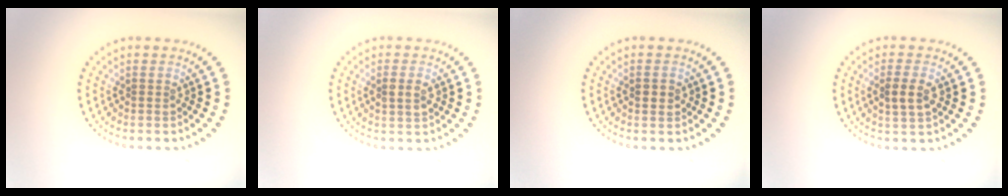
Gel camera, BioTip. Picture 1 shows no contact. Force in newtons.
{"total": 1.8, "press": 1.8, "slide": 0.0}
{"total": 1.8, "press": 1.8, "slide": 0.2}
{"total": 2.2, "press": 2.2, "slide": 0.5}